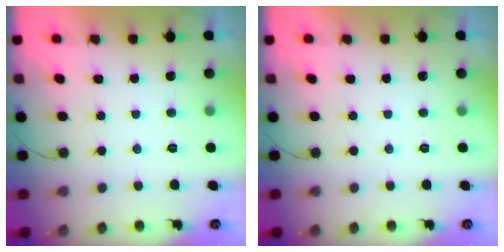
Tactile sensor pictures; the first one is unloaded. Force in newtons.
{"total": 0.0}